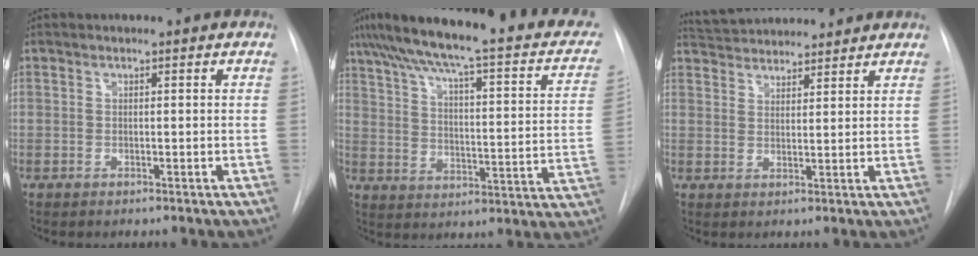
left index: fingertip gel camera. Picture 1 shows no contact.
{"total": 28.1, "force": [22.3, 4.5, 16.6], "torque": [-0.248, 0.002, 0.288]}
{"total": 10.4, "force": [9.9, 2.1, 2.3], "torque": [-0.033, 0.030, 0.148]}